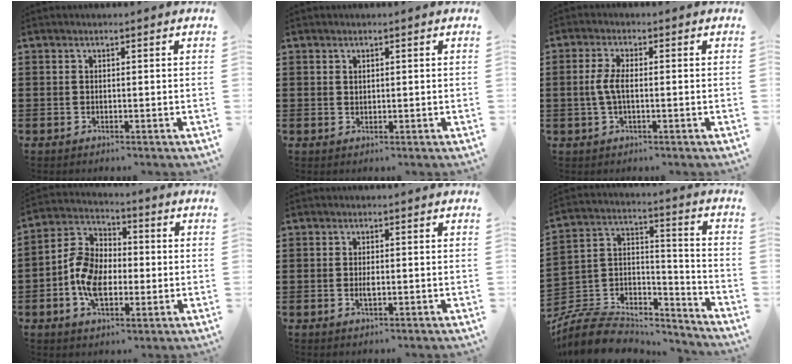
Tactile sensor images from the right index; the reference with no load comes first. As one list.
[{"total": 0.7, "force": [0.6, 0.3, 0.3], "torque": [-0.006, 0.002, 0.012]}, {"total": 3.6, "force": [-0.3, 1.1, 3.5], "torque": [-0.085, -0.004, -0.013]}, {"total": 8.9, "force": [-1.6, 6.2, 6.3], "torque": [-0.153, 0.009, -0.035]}, {"total": 1.8, "force": [-0.2, 0.7, 1.6], "torque": [-0.031, 0.000, -0.003]}, {"total": 9.1, "force": [-7.8, 3.8, 2.8], "torque": [-0.066, 0.017, -0.153]}]